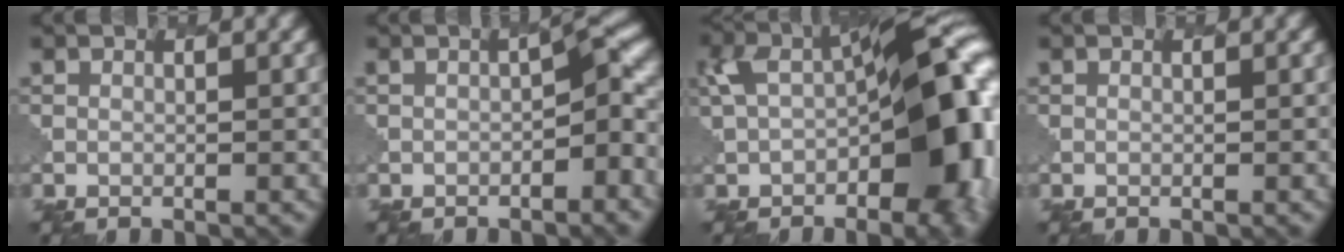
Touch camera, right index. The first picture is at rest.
{"total": 3.9, "force": [-1.4, 1.3, 3.4], "torque": [-0.042, 0.013, -0.026]}
{"total": 13.6, "force": [-1.4, 7.0, 11.6], "torque": [-0.157, 0.018, -0.032]}
{"total": 0.0}